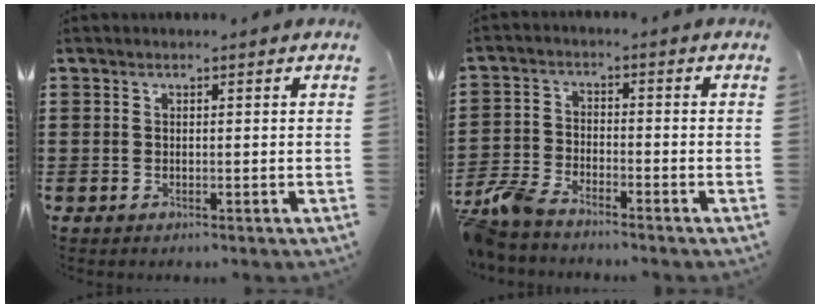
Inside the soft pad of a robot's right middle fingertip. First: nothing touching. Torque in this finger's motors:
{"motor_torque": [1.85, -0.29, 0.78, 0.21]}